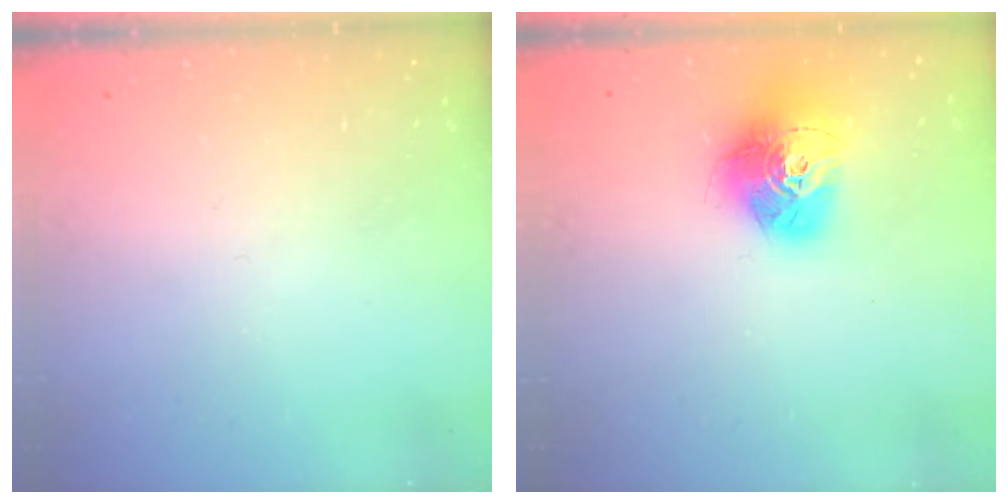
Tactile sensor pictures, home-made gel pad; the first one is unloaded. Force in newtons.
{"total": 17.0, "press": 16.9, "slide": 1.5}